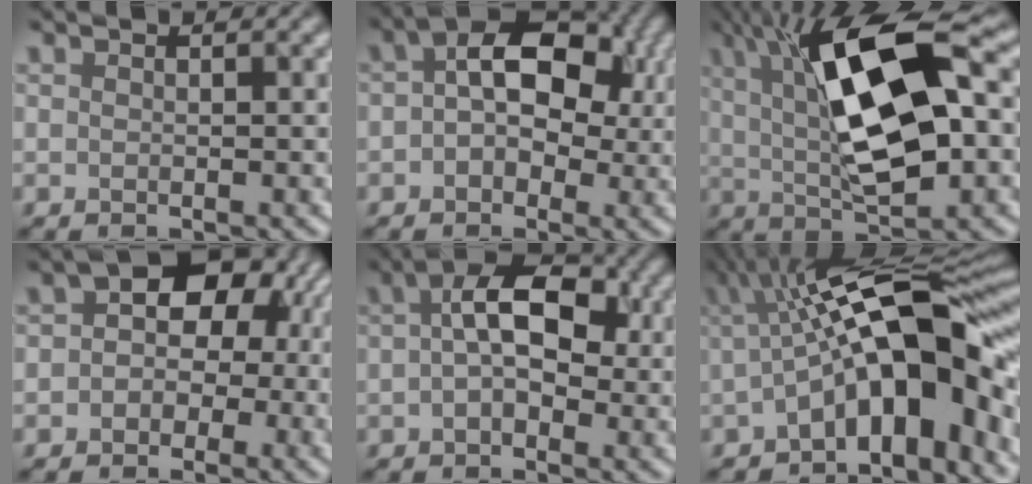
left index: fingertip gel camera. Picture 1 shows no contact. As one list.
[{"total": 9.2, "force": [1.6, 5.7, 7.1], "torque": [-0.093, 0.024, 0.009]}, {"total": 14.1, "force": [3.0, 5.1, 12.8], "torque": [-0.213, 0.010, 0.040]}, {"total": 6.6, "force": [0.5, 5.1, 4.3], "torque": [-0.018, 0.014, -0.019]}, {"total": 7.0, "force": [0.7, 4.0, 5.7], "torque": [-0.078, 0.021, -0.005]}, {"total": 12.2, "force": [-1.3, 4.2, 11.4], "torque": [-0.150, 0.022, -0.036]}]